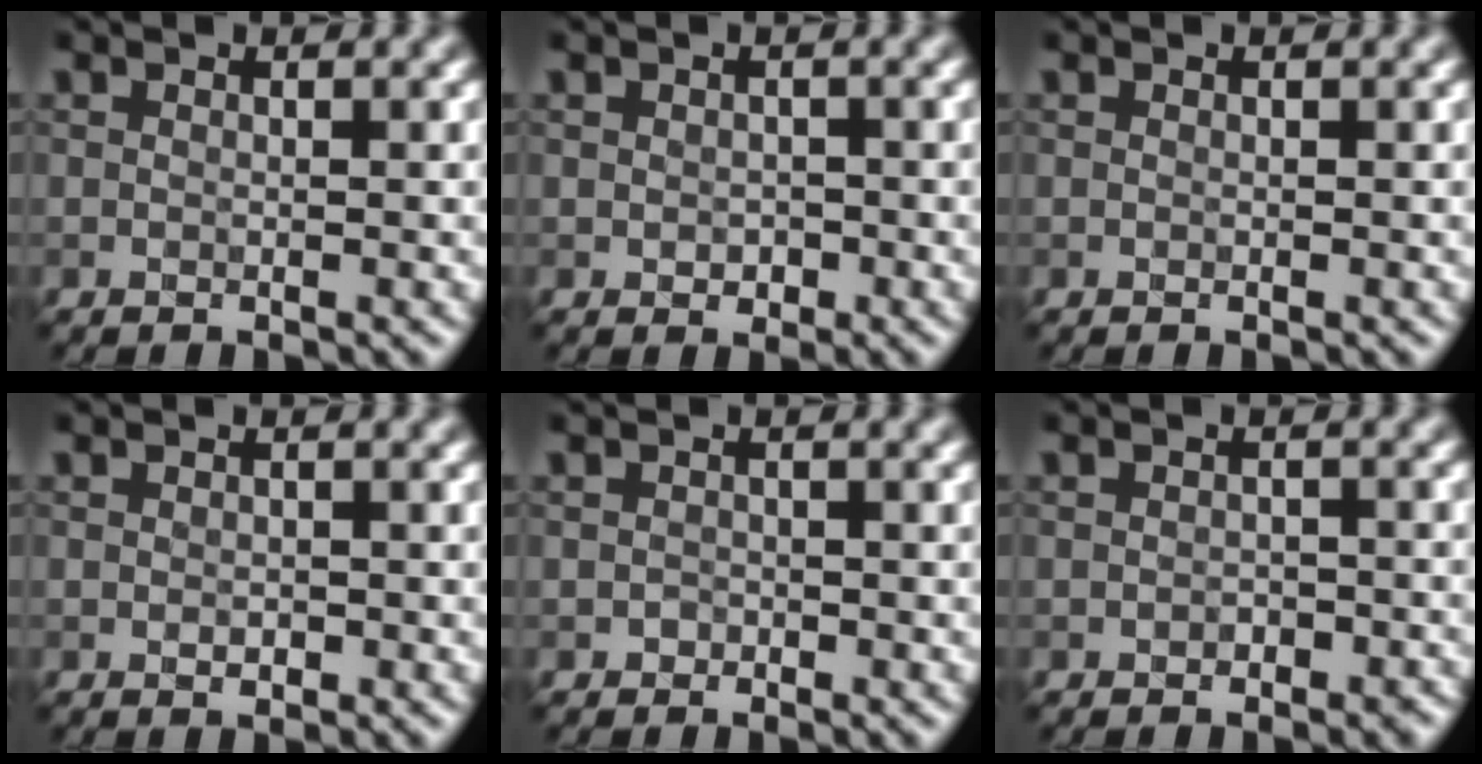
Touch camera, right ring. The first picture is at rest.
{"total": 1.0, "force": [-0.2, 0.9, 0.4], "torque": [-0.004, -0.004, -0.007]}
{"total": 0.0}
{"total": 0.7, "force": [-0.1, 0.5, 0.5], "torque": [-0.007, -0.002, -0.002]}
{"total": 0.6, "force": [-0.2, 0.5, -0.2], "torque": [0.010, -0.001, -0.005]}
{"total": 1.4, "force": [-0.8, 1.0, 0.5], "torque": [-0.003, -0.002, -0.014]}